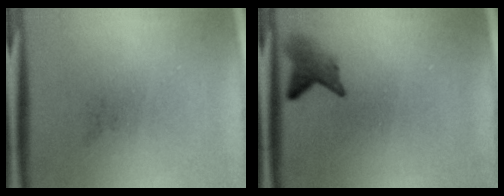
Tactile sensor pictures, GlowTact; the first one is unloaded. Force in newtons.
{"total": 2.4}